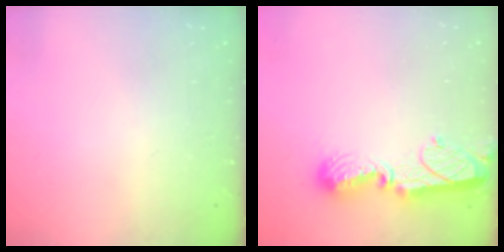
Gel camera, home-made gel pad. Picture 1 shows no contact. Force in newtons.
{"total": 13.8, "press": 13.8, "slide": 1.5}